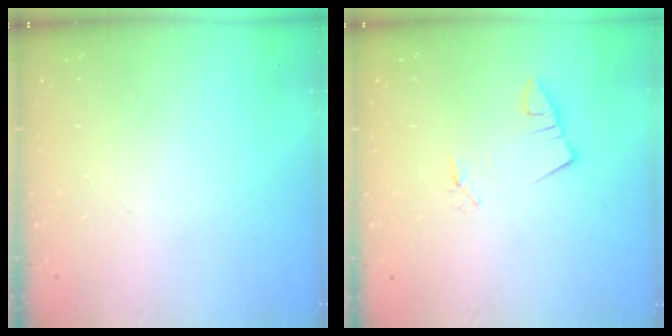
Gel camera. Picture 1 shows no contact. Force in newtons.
{"total": 1.3, "press": 1.3, "slide": 0.0}